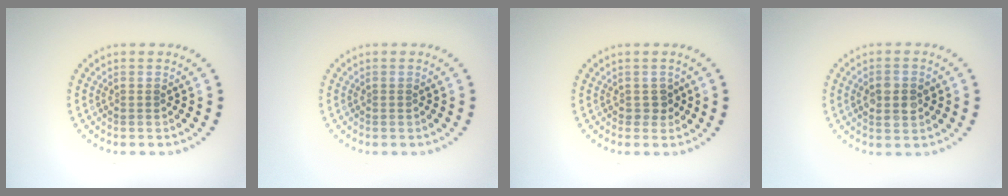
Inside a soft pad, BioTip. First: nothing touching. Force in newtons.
{"total": 0.0}
{"total": 1.1, "press": 1.0, "slide": 0.5}
{"total": 2.8, "press": 2.8, "slide": 0.1}